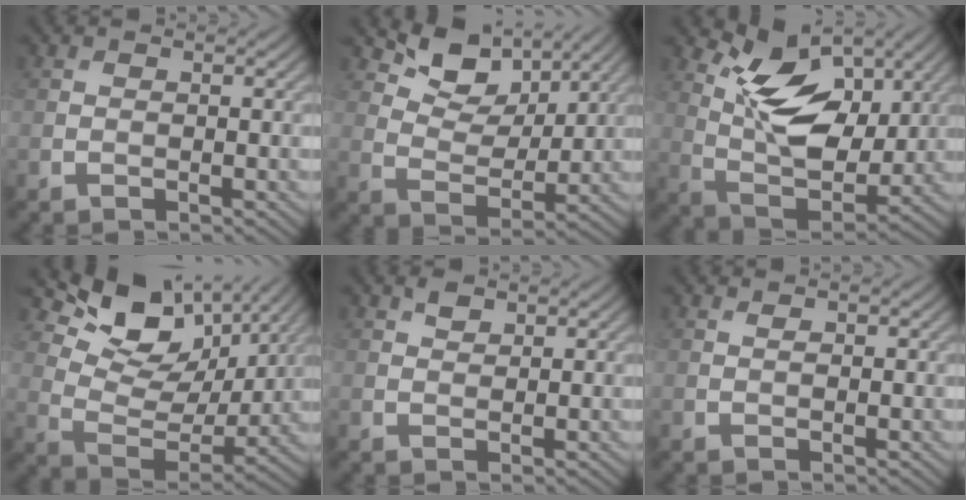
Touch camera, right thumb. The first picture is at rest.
{"total": 7.8, "force": [5.0, 4.2, 4.2], "torque": [-0.080, -0.014, 0.089]}
{"total": 11.1, "force": [4.7, 5.9, 8.2], "torque": [-0.162, -0.009, 0.087]}
{"total": 12.2, "force": [7.0, 6.7, 7.5], "torque": [-0.153, -0.008, 0.124]}
{"total": 1.4, "force": [0.9, 0.8, 0.6], "torque": [-0.013, -0.002, 0.018]}
{"total": 0.6, "force": [0.4, 0.3, 0.4], "torque": [-0.009, -0.002, 0.008]}